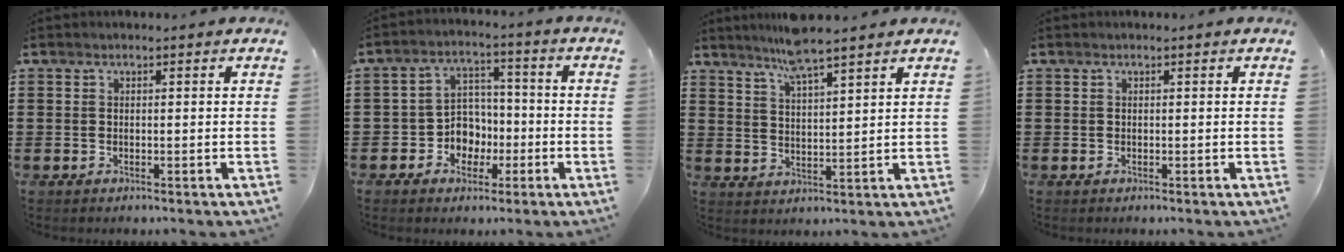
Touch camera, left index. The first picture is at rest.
{"total": 5.7, "force": [-1.7, 5.2, 1.6], "torque": [-0.044, 0.015, -0.031]}
{"total": 5.5, "force": [4.7, -0.1, 2.8], "torque": [-0.069, -0.010, 0.083]}
{"total": 0.0}